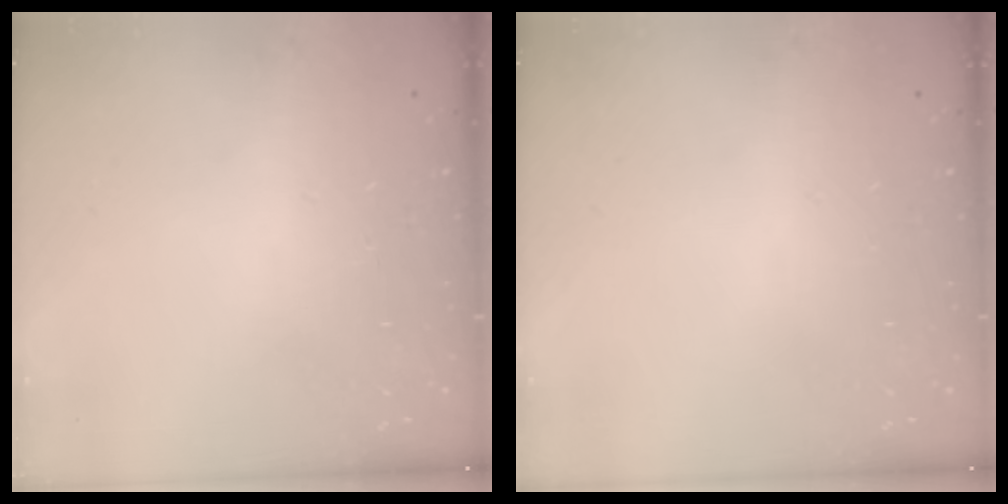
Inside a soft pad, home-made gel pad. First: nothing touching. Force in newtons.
{"total": 0.0}